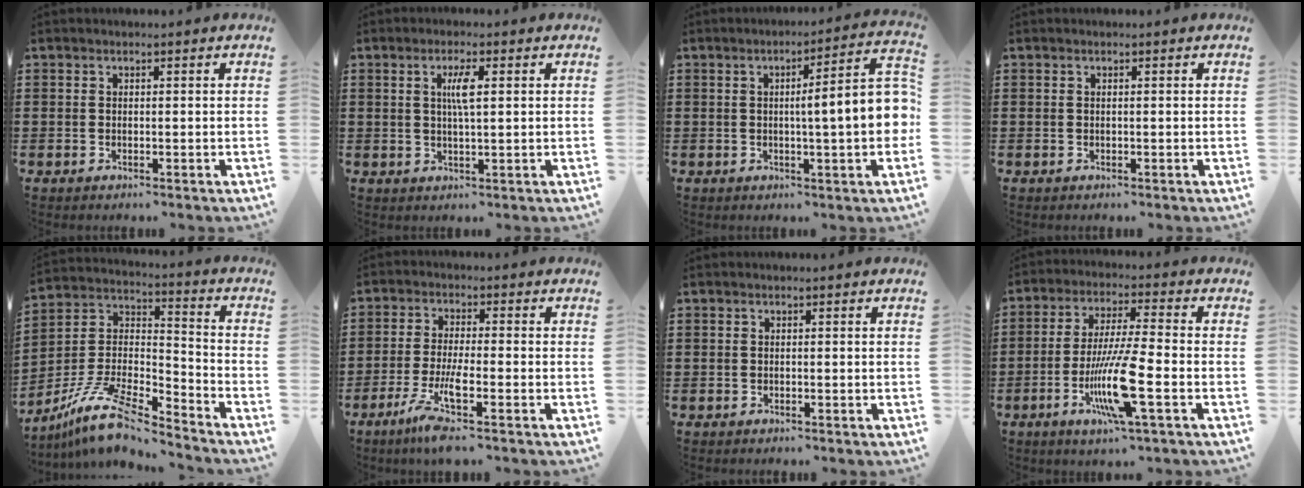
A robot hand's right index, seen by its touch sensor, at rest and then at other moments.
{"total": 3.4, "force": [0.8, 0.5, 3.3], "torque": [-0.066, 0.004, 0.010]}
{"total": 8.8, "force": [0.0, 0.9, 8.8], "torque": [-0.130, -0.011, -0.010]}
{"total": 0.0}
{"total": 11.4, "force": [-9.3, 2.1, 6.3], "torque": [-0.140, 0.016, -0.189]}
{"total": 6.1, "force": [-3.5, 0.7, 4.9], "torque": [-0.118, -0.019, -0.071]}
{"total": 0.0}
{"total": 11.9, "force": [-3.9, 1.4, 11.2], "torque": [-0.229, -0.016, -0.078]}